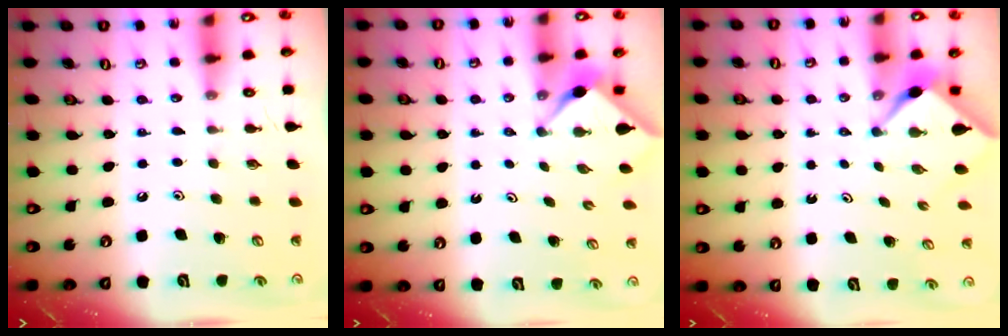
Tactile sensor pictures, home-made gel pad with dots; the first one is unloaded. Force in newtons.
{"total": 2.9, "press": 2.9, "slide": 0.4}
{"total": 2.2, "press": 2.2, "slide": 0.3}